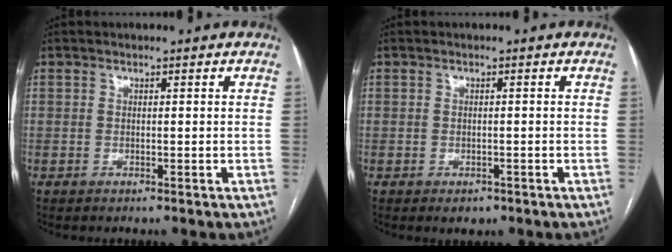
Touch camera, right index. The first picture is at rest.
{"total": 1.8, "force": [-1.1, 1.2, 0.8], "torque": [-0.008, 0.001, -0.007]}